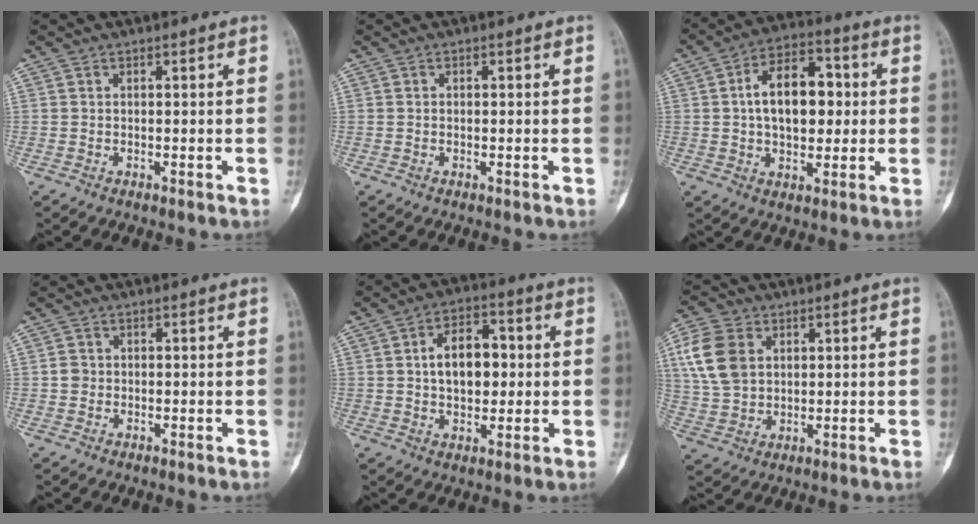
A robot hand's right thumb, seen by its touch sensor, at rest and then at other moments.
{"total": 0.0}
{"total": 13.9, "force": [1.4, 8.4, 10.9], "torque": [-0.143, 0.019, 0.018]}
{"total": 1.6, "force": [-0.1, 1.5, 0.5], "torque": [-0.002, 0.005, -0.003]}
{"total": 10.5, "force": [1.0, 6.5, 8.1], "torque": [-0.105, 0.013, 0.014]}
{"total": 10.9, "force": [3.1, 7.9, 6.8], "torque": [-0.134, 0.000, 0.062]}